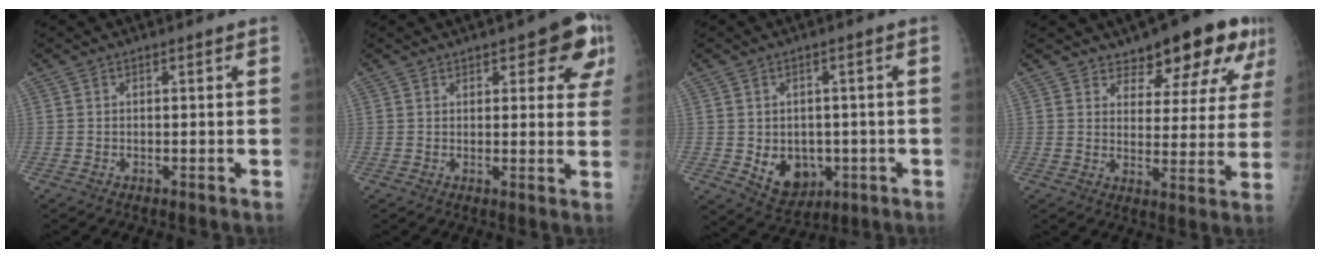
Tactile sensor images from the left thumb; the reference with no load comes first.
{"total": 9.7, "force": [4.8, 4.0, 7.4], "torque": [-0.046, -0.012, 0.051]}
{"total": 8.2, "force": [-1.6, 6.4, 4.9], "torque": [-0.043, 0.000, -0.007]}
{"total": 14.6, "force": [10.3, 5.1, 9.1], "torque": [-0.075, -0.062, 0.129]}